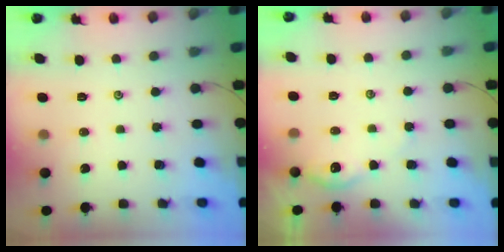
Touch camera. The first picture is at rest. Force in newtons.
{"total": 3.7, "press": 3.6, "slide": 0.4}